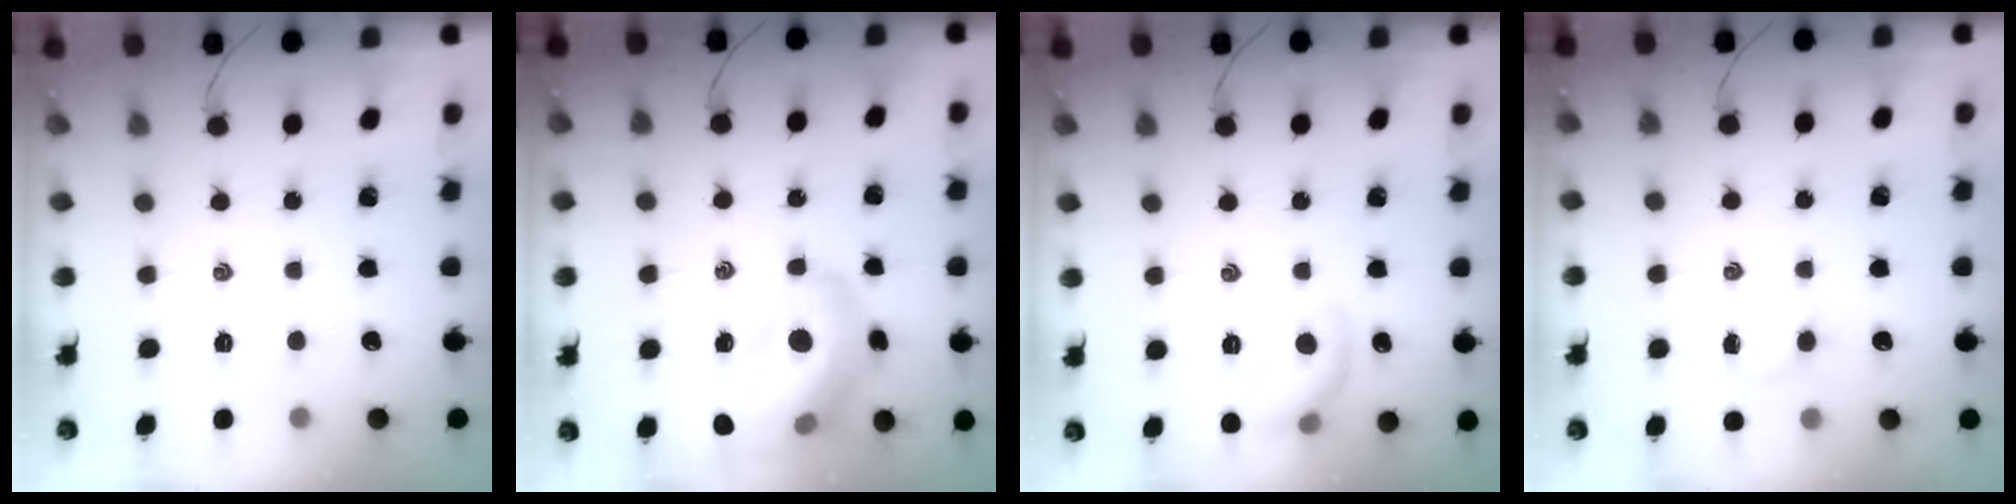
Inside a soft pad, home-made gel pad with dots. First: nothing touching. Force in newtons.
{"total": 17.7, "press": 17.4, "slide": 3.3}
{"total": 9.8, "press": 9.8, "slide": 0.2}
{"total": 2.8, "press": 2.6, "slide": 0.9}